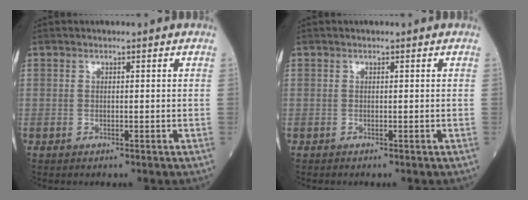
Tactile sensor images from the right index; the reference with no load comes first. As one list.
[{"total": 0.0}]